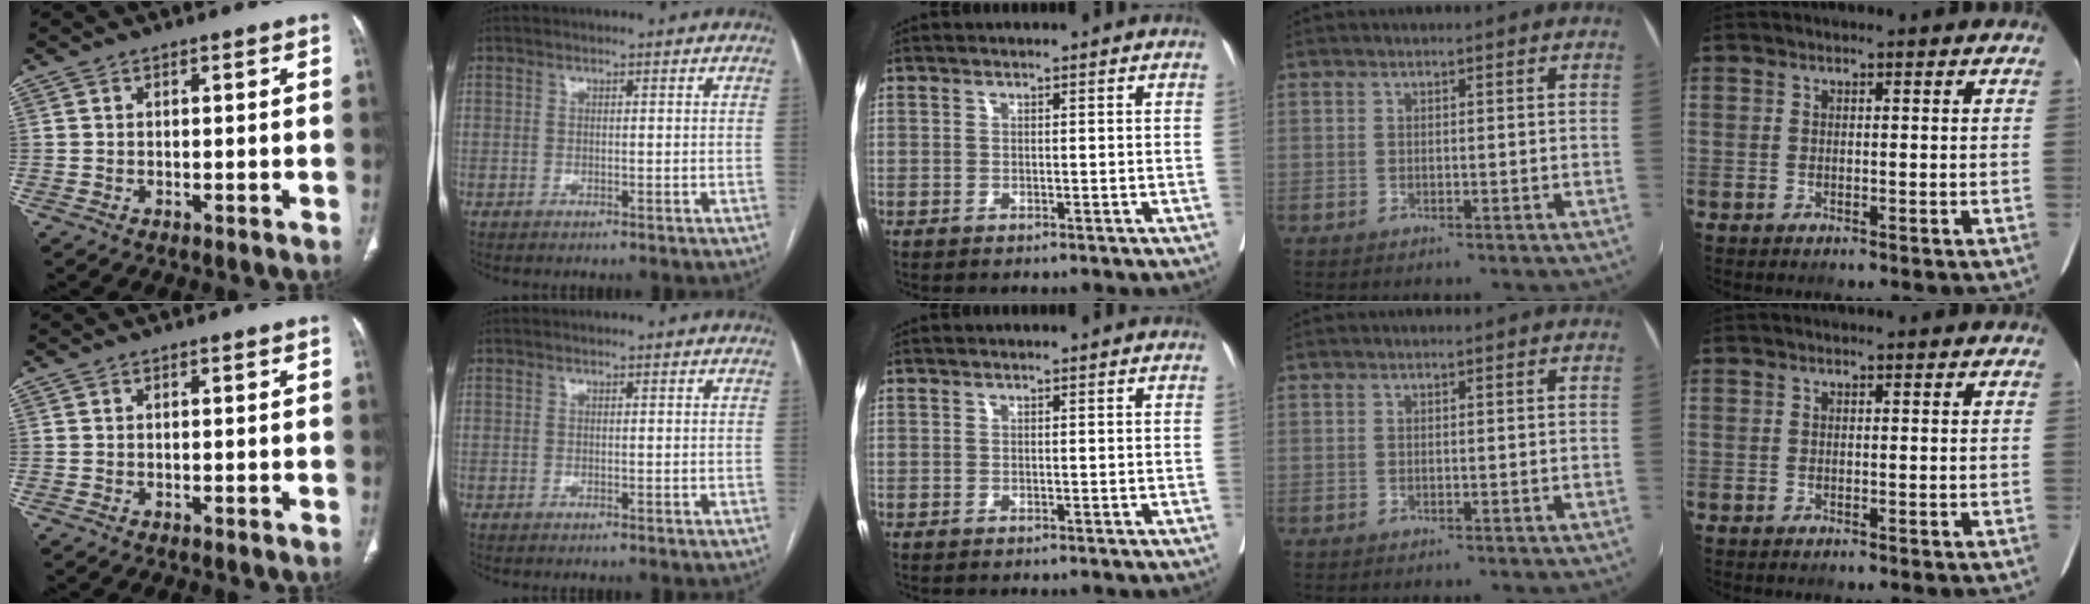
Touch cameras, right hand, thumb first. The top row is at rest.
{}